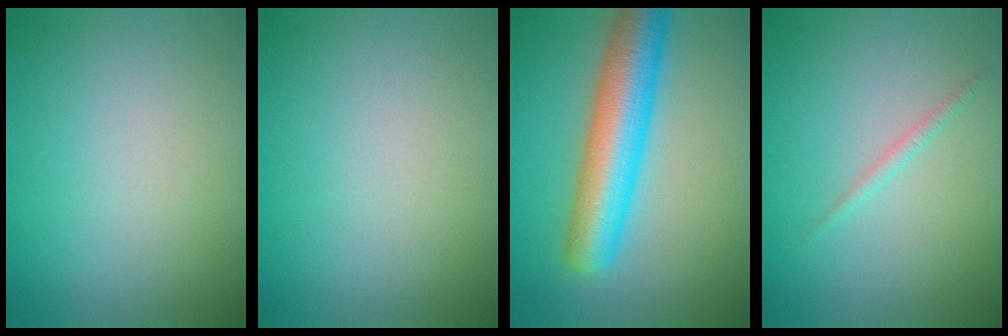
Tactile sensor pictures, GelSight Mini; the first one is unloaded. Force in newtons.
{"total": 0.0}
{"total": 7.9, "press": 7.9, "slide": 0.3}
{"total": 0.8, "press": 0.8, "slide": 0.1}